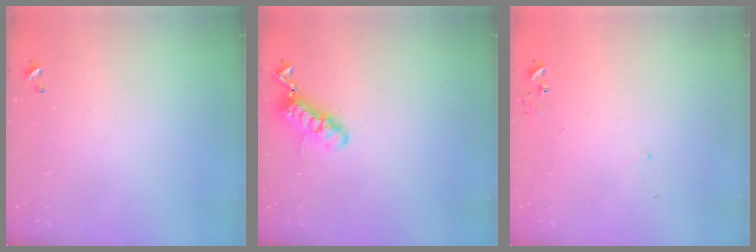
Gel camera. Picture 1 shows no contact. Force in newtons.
{"total": 12.7, "press": 12.6, "slide": 1.1}
{"total": 7.4, "press": 7.4, "slide": 0.5}